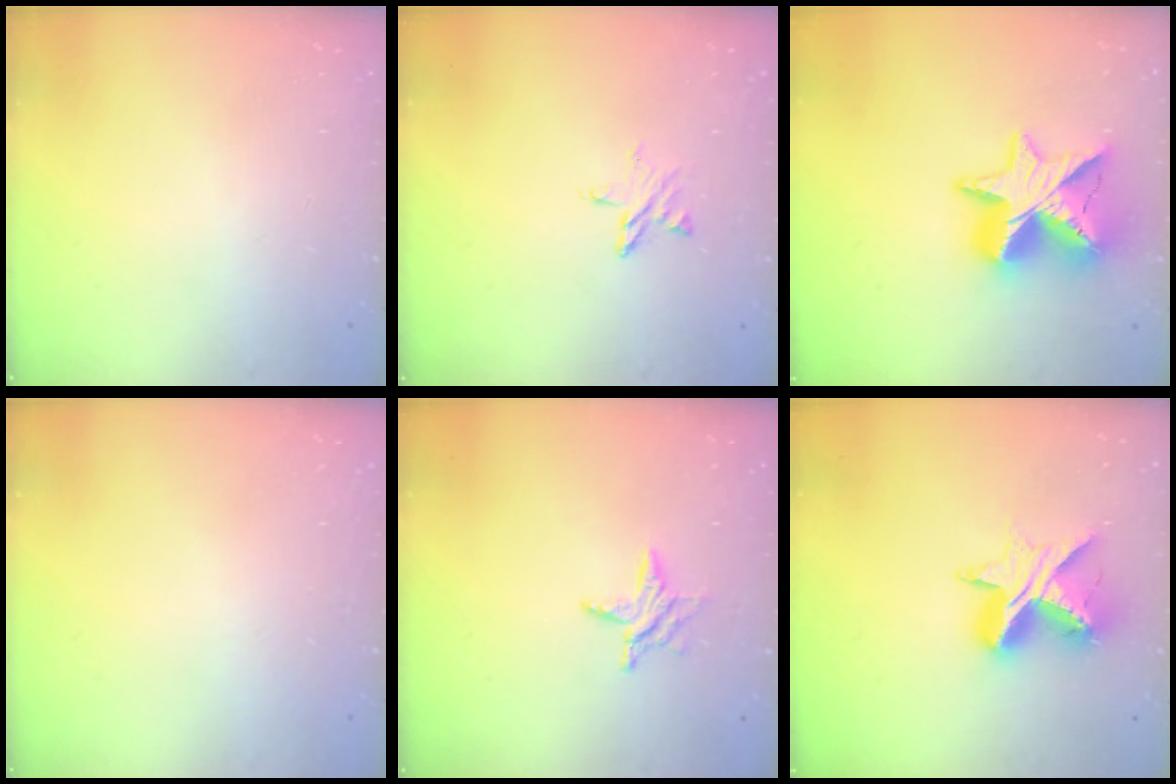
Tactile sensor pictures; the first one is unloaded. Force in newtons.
{"total": 3.9, "press": 3.9, "slide": 0.3}
{"total": 17.1, "press": 17.0, "slide": 1.4}
{"total": 0.0}
{"total": 6.3, "press": 6.3, "slide": 0.5}
{"total": 13.0, "press": 13.0, "slide": 0.9}